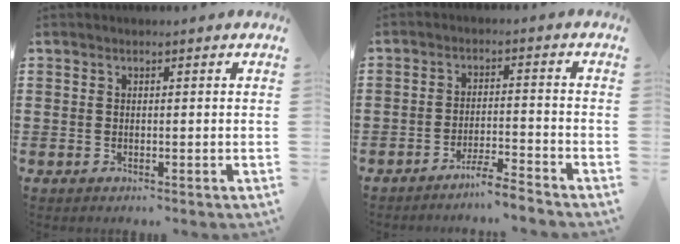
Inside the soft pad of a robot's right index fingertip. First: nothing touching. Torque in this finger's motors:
{"motor_torque": [-0.47, 1.01, -0.84, -0.21]}